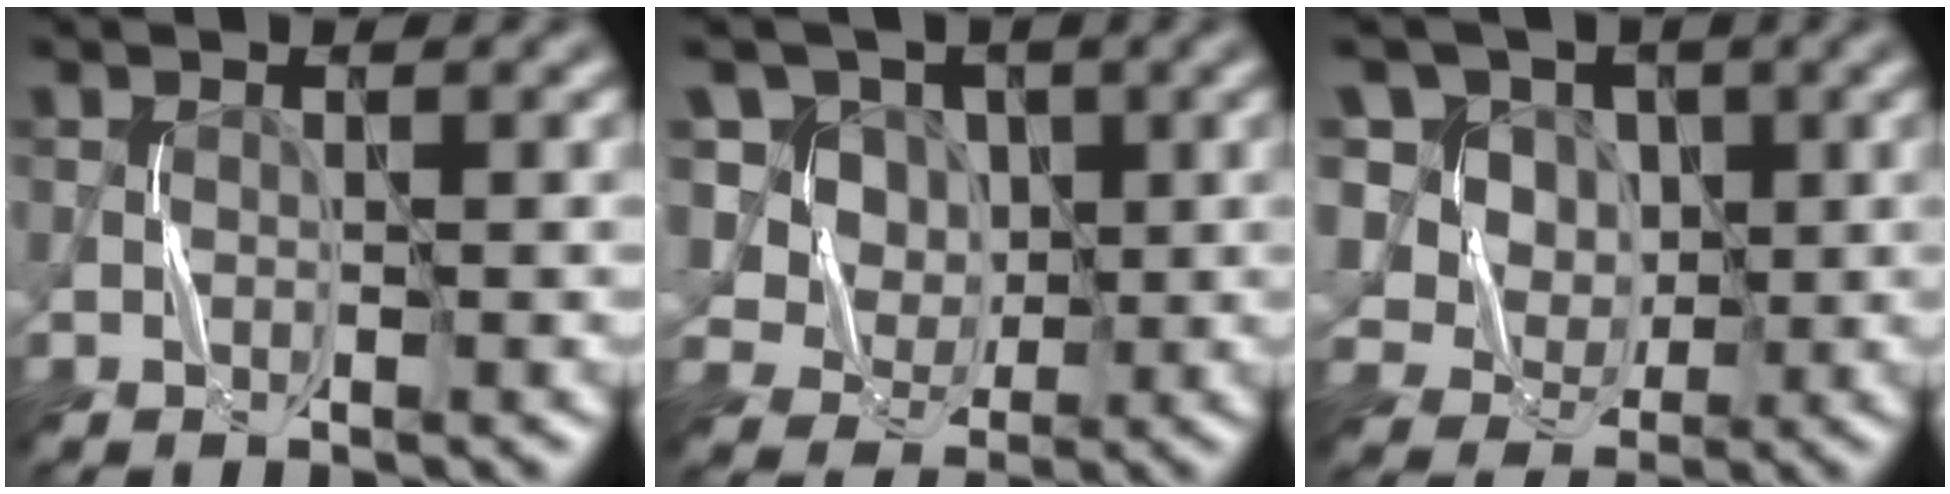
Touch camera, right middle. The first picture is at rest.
{"total": 9.8, "force": [4.0, 8.0, 4.1], "torque": [-0.088, 0.011, 0.056]}
{"total": 11.4, "force": [4.8, 9.1, 4.8], "torque": [-0.117, 0.019, 0.074]}